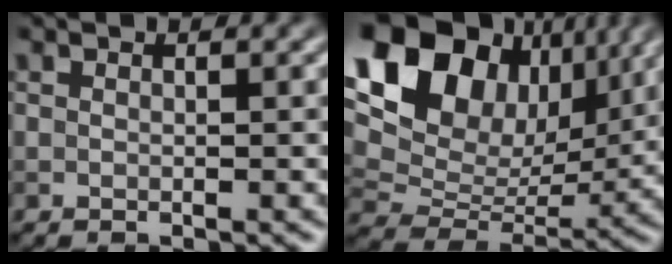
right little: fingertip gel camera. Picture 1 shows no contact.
{"total": 16.3, "force": [7.8, 11.0, 9.2], "torque": [-0.194, 0.044, 0.142]}